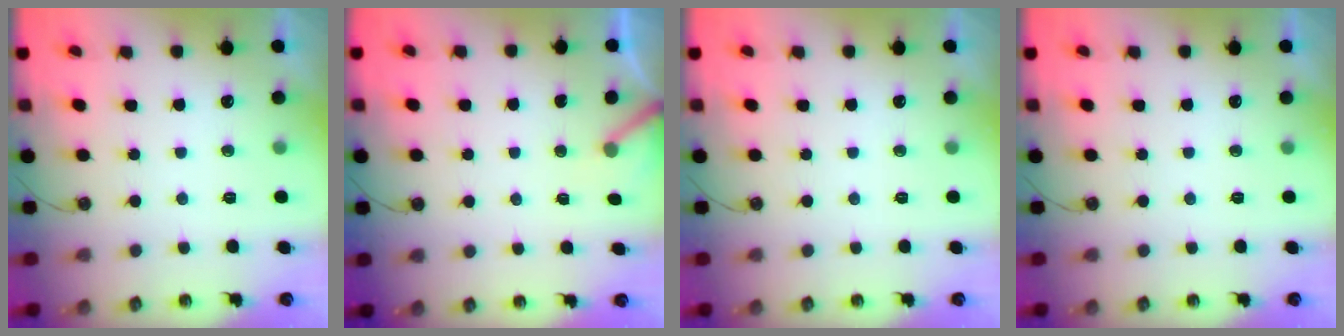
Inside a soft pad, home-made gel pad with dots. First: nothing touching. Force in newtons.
{"total": 4.1, "press": 4.1, "slide": 0.4}
{"total": 0.0}
{"total": 0.0}